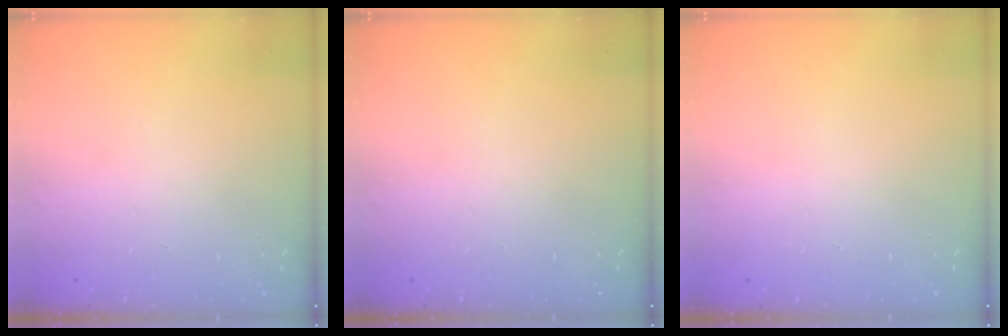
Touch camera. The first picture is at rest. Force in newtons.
{"total": 0.0}
{"total": 0.0}